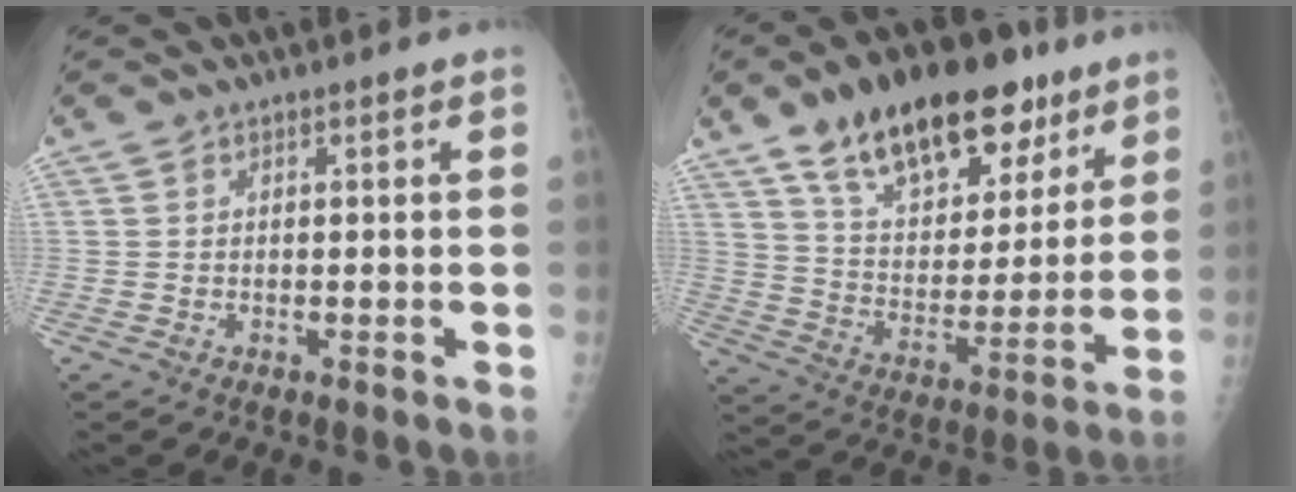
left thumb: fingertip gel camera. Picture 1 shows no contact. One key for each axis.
{"total": 23.7, "fx": 14.7, "fy": 11.8, "fz": 14.4, "tx": -0.188, "ty": -0.038, "tz": 0.244}